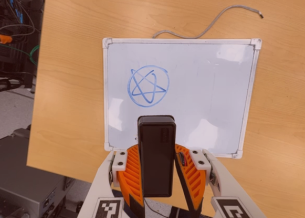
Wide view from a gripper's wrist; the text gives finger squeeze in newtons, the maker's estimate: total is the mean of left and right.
{"total": 5.1, "left": 4.6, "right": 5.6}